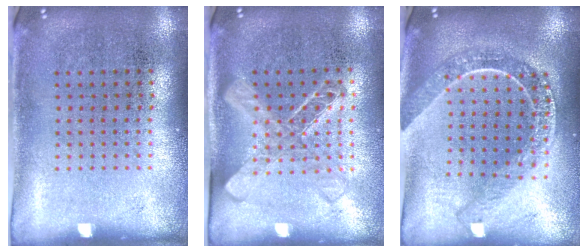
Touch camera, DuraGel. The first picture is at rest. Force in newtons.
{"total": 1.6, "press": 1.5, "slide": 0.7}
{"total": 2.2, "press": 1.8, "slide": 1.2}